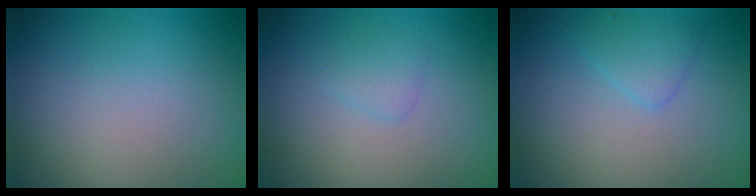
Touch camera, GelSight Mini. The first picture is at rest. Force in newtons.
{"total": 1.1, "press": 1.1, "slide": 0.0}
{"total": 1.6, "press": 1.6, "slide": 0.1}